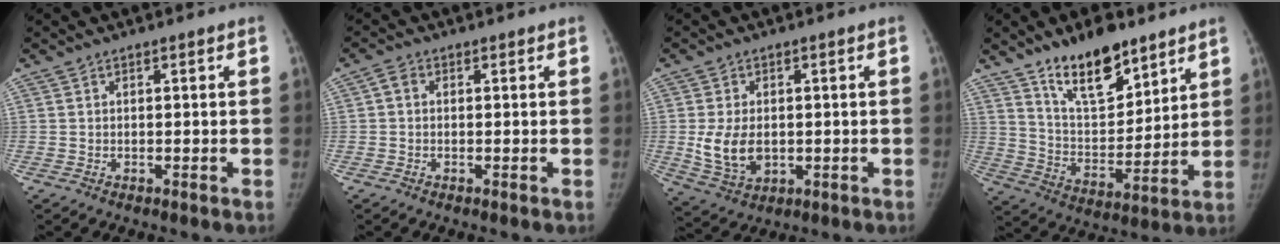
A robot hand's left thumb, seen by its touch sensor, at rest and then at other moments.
{"total": 1.8, "force": [0.4, 1.4, 1.1], "torque": [-0.014, 0.004, 0.002]}
{"total": 8.3, "force": [-0.2, 5.7, 6.1], "torque": [-0.104, -0.010, 0.010]}
{"total": 15.6, "force": [10.9, 6.7, 8.9], "torque": [-0.105, -0.075, 0.197]}